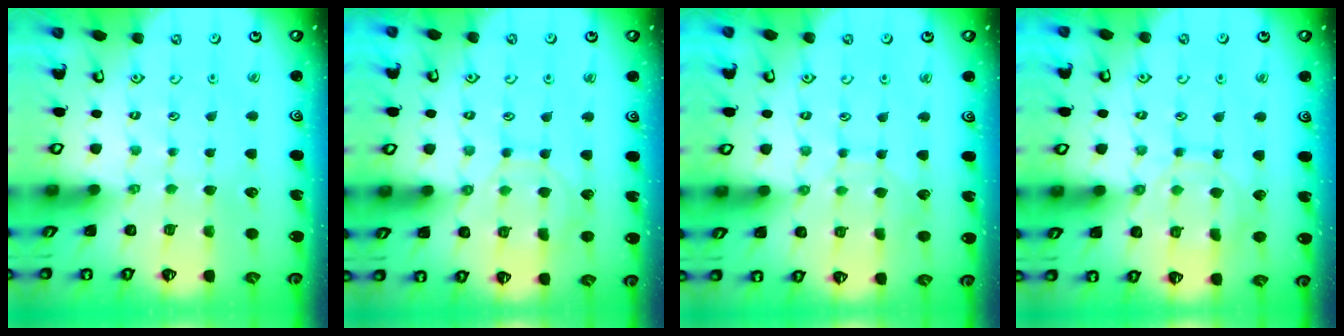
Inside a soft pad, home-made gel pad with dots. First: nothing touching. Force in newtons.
{"total": 9.3, "press": 9.2, "slide": 0.9}
{"total": 5.7, "press": 5.7, "slide": 0.4}
{"total": 10.2, "press": 10.2, "slide": 0.9}